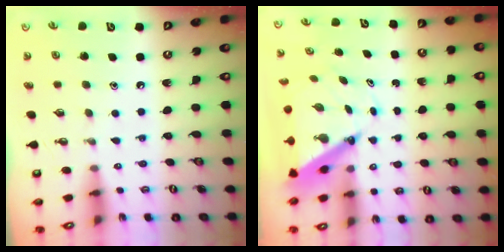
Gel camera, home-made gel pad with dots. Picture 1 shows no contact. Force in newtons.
{"total": 7.3, "press": 7.3, "slide": 0.7}